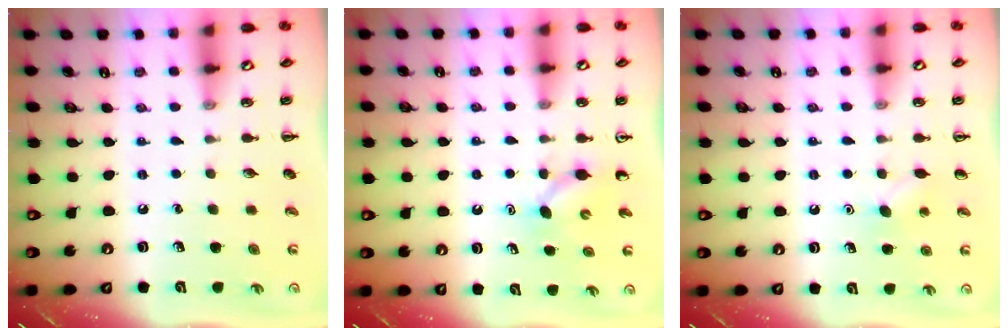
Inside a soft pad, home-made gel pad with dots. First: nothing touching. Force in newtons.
{"total": 2.9, "press": 2.7, "slide": 1.1}
{"total": 4.8, "press": 4.5, "slide": 1.4}